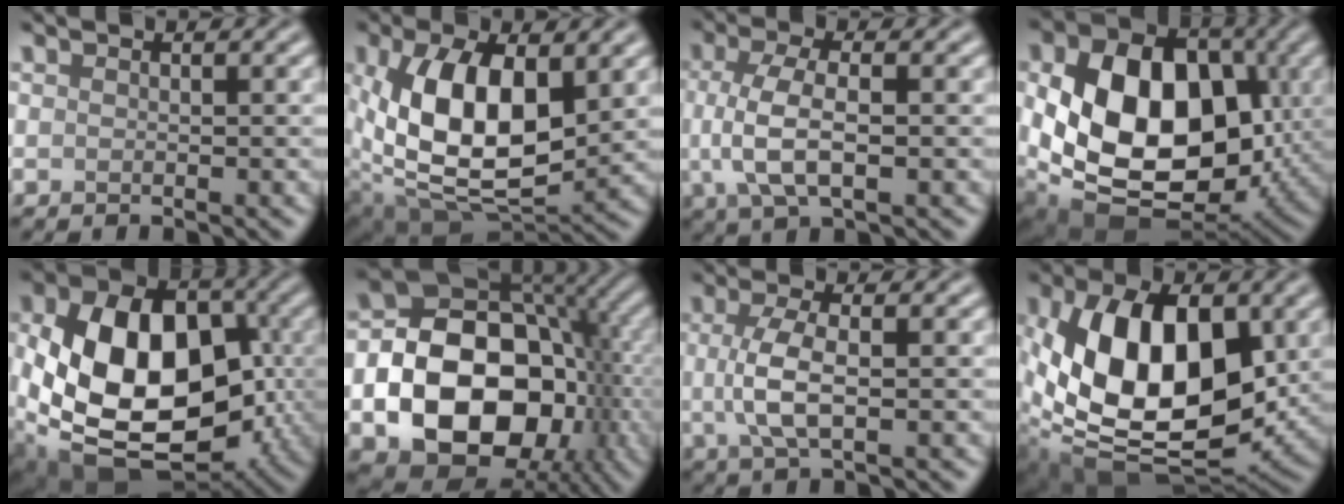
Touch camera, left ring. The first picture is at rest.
{"total": 11.3, "force": [1.4, 6.2, 9.3], "torque": [-0.185, -0.008, 0.031]}
{"total": 5.3, "force": [-0.2, 2.1, 4.9], "torque": [-0.107, 0.001, -0.006]}
{"total": 14.6, "force": [0.4, 10.1, 10.5], "torque": [-0.179, -0.010, 0.004]}
{"total": 14.9, "force": [-0.7, 10.3, 10.8], "torque": [-0.206, -0.022, -0.010]}
{"total": 16.4, "force": [-3.7, 11.9, 10.7], "torque": [-0.151, -0.013, -0.064]}
{"total": 3.9, "force": [0.0, 1.4, 3.7], "torque": [-0.083, 0.003, 0.000]}
{"total": 15.0, "force": [1.1, 8.8, 12.1], "torque": [-0.226, -0.009, 0.021]}